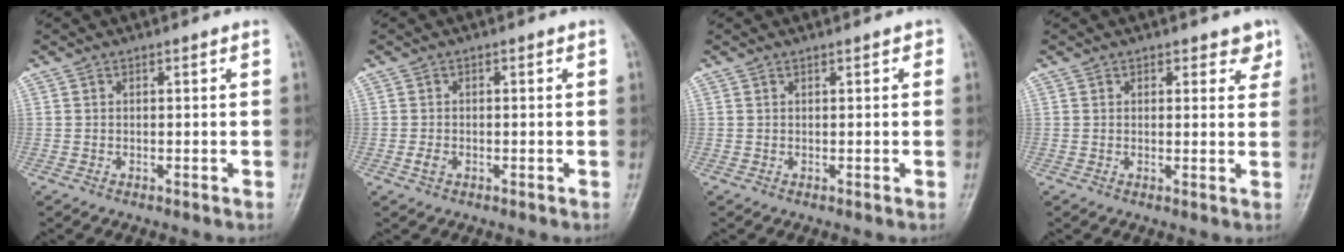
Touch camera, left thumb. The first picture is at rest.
{"total": 1.4, "force": [-0.6, 1.0, 0.9], "torque": [-0.018, -0.001, -0.013]}
{"total": 0.9, "force": [0.5, 0.4, 0.6], "torque": [-0.003, 0.000, 0.003]}
{"total": 3.5, "force": [2.2, 2.0, 1.7], "torque": [0.010, -0.010, 0.025]}